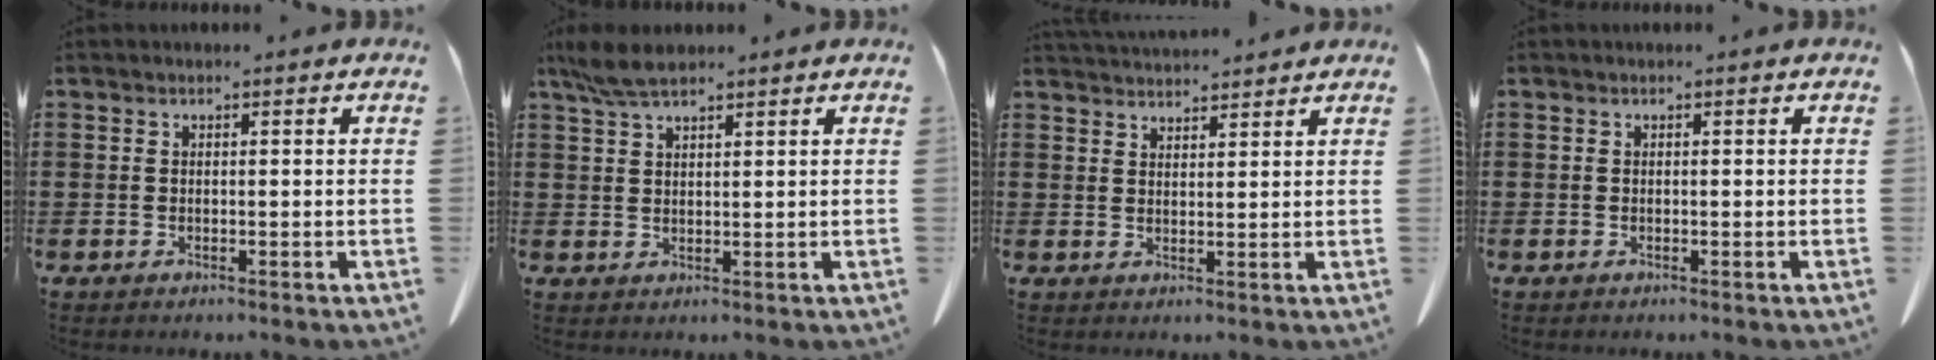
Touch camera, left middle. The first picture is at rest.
{"total": 4.6, "force": [3.5, 1.1, 2.8], "torque": [-0.063, -0.002, 0.065]}
{"total": 3.2, "force": [3.2, 0.2, 0.1], "torque": [-0.011, -0.010, 0.060]}
{"total": 0.0}